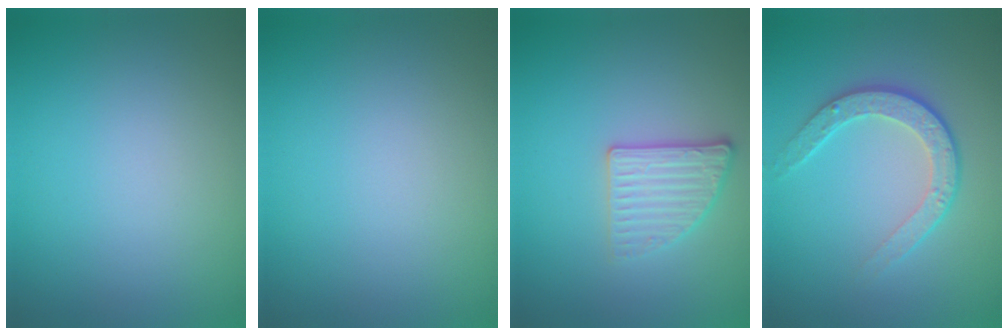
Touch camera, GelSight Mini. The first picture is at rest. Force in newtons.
{"total": 0.0}
{"total": 2.7, "press": 2.5, "slide": 1.0}
{"total": 3.5, "press": 2.9, "slide": 2.0}